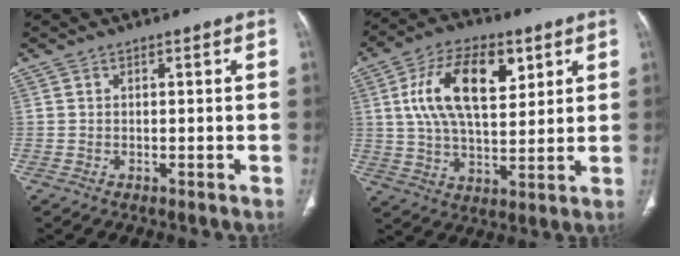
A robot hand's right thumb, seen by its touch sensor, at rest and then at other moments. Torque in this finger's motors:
{"motor_torque": [-0.79, 1.75, 1.70, 0.52, 0.25]}